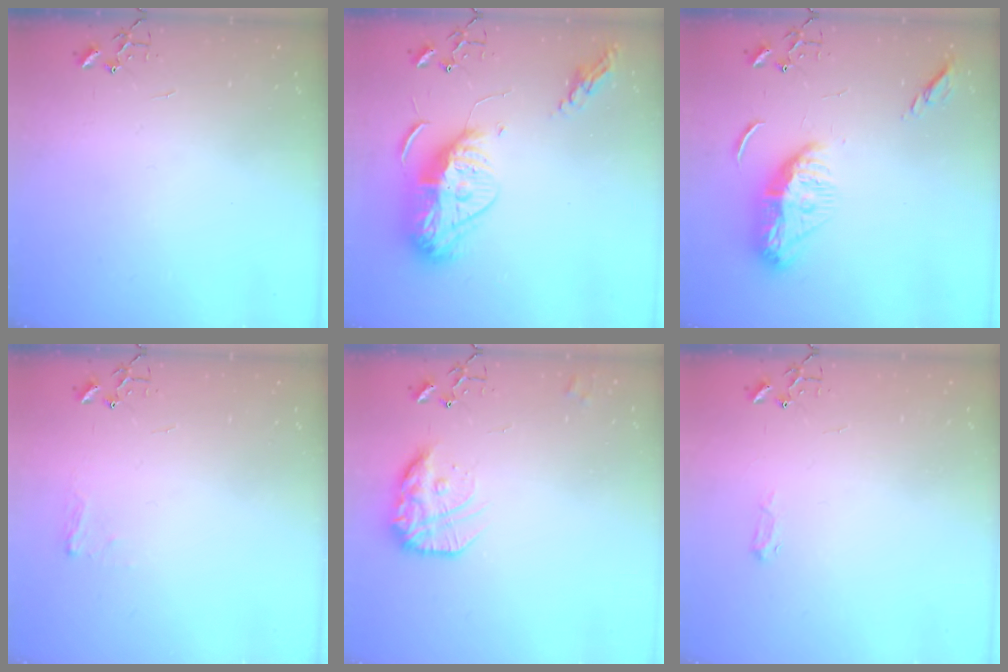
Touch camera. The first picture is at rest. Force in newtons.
{"total": 17.4, "press": 17.3, "slide": 1.9}
{"total": 13.1, "press": 13.0, "slide": 1.1}
{"total": 7.4, "press": 7.4, "slide": 0.5}
{"total": 15.4, "press": 15.4, "slide": 1.3}
{"total": 6.3, "press": 6.3, "slide": 0.8}